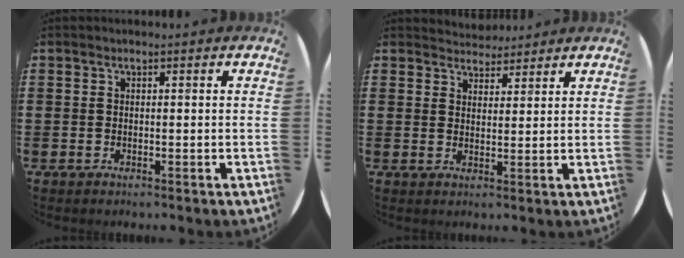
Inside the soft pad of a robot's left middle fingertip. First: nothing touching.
{"total": 3.1, "force": [3.0, 0.8, -0.2], "torque": [-0.003, -0.008, 0.057]}